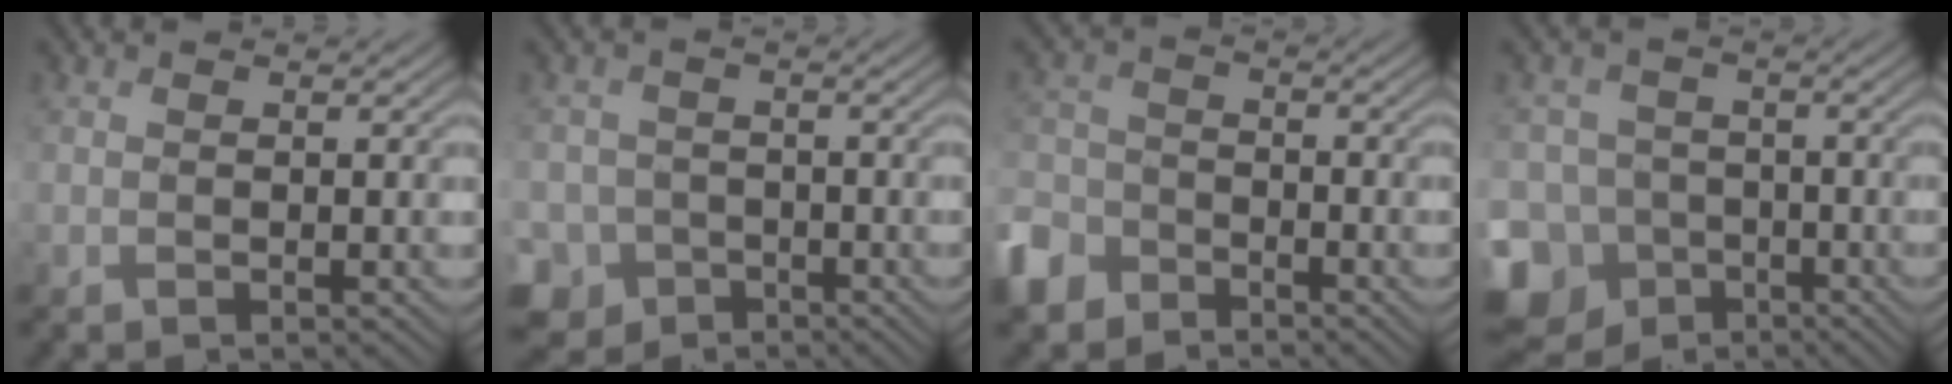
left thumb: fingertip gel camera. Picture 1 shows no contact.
{"total": 6.5, "force": [-4.1, 5.0, 0.9], "torque": [-0.029, -0.026, -0.078]}
{"total": 6.7, "force": [-5.1, 4.0, 1.6], "torque": [-0.046, -0.011, -0.120]}
{"total": 12.6, "force": [-8.0, 9.4, 2.3], "torque": [-0.077, -0.038, -0.137]}